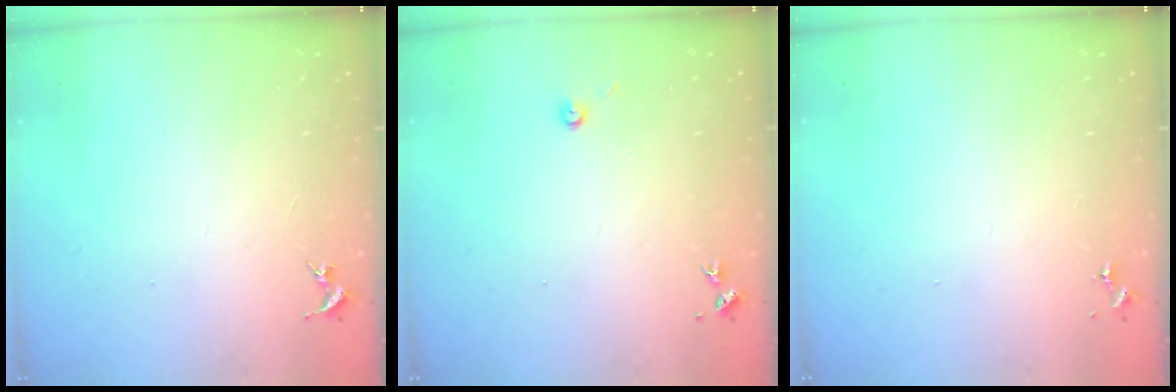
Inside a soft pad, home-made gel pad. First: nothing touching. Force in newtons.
{"total": 3.2, "press": 3.2, "slide": 0.3}
{"total": 0.0}